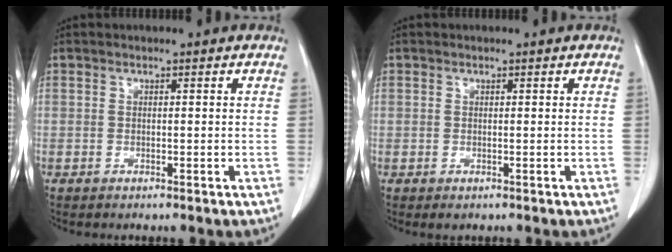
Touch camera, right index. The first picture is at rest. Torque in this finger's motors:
{"motor_torque": [-1.31, 0.04, -0.63, -0.20]}